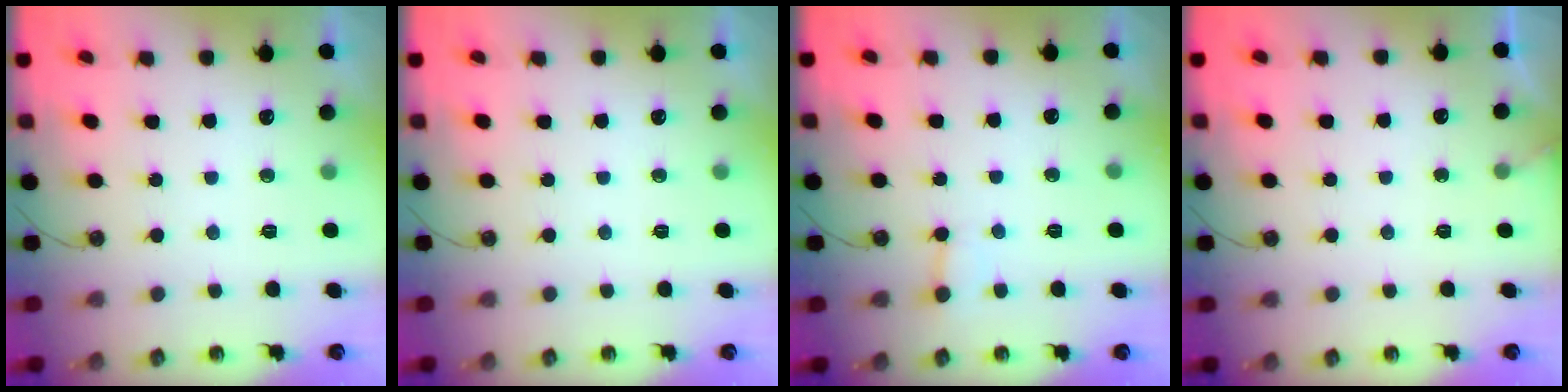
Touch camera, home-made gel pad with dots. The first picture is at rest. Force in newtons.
{"total": 0.0}
{"total": 3.0, "press": 3.0, "slide": 0.2}
{"total": 2.2, "press": 2.2, "slide": 0.1}